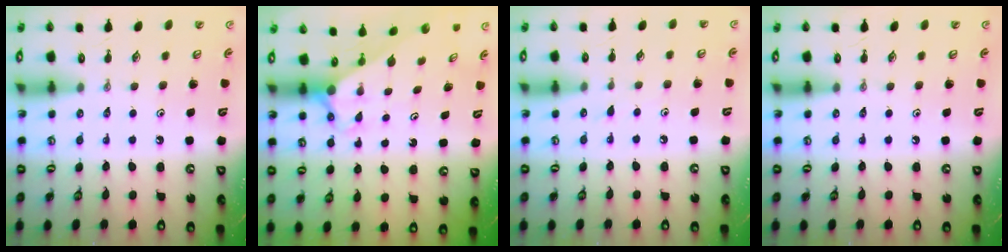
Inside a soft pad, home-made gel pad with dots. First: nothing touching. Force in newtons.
{"total": 2.9, "press": 2.9, "slide": 0.0}
{"total": 3.9, "press": 3.9, "slide": 0.4}
{"total": 0.0}